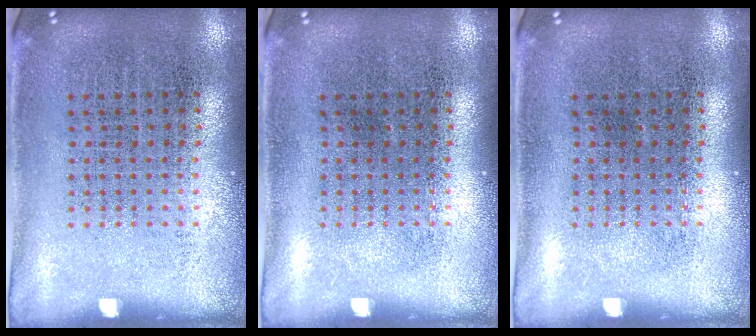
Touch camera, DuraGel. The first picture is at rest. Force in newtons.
{"total": 0.0}
{"total": 0.0}